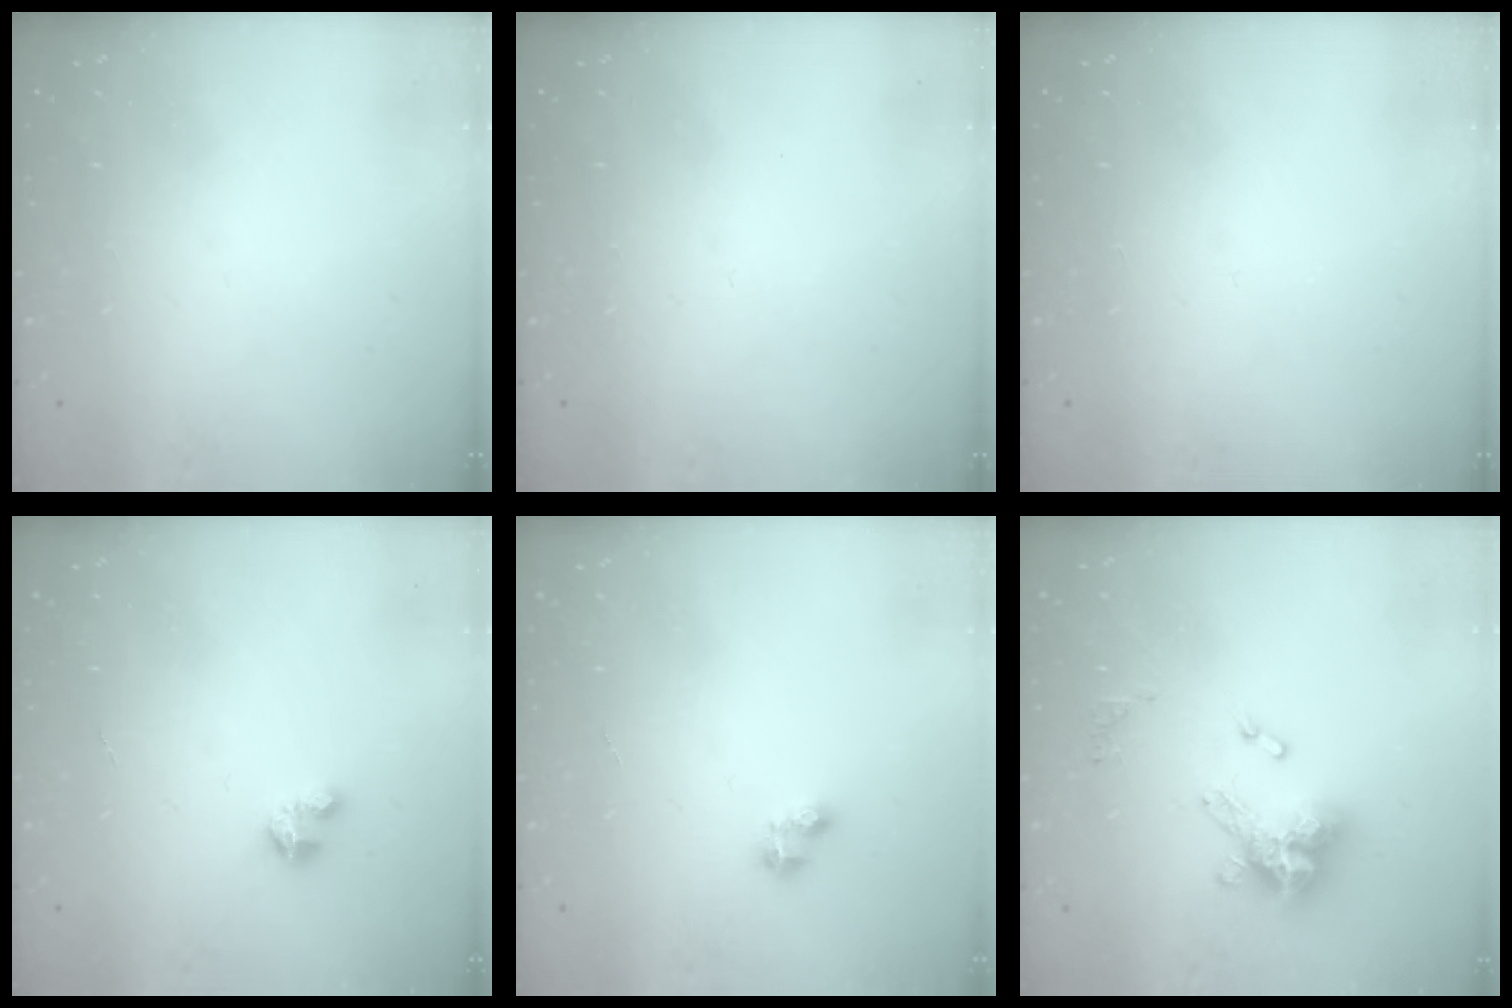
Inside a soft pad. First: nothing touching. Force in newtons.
{"total": 0.0}
{"total": 0.0}
{"total": 1.9, "press": 1.9, "slide": 0.1}
{"total": 2.4, "press": 2.4, "slide": 0.3}
{"total": 12.1, "press": 12.0, "slide": 1.1}